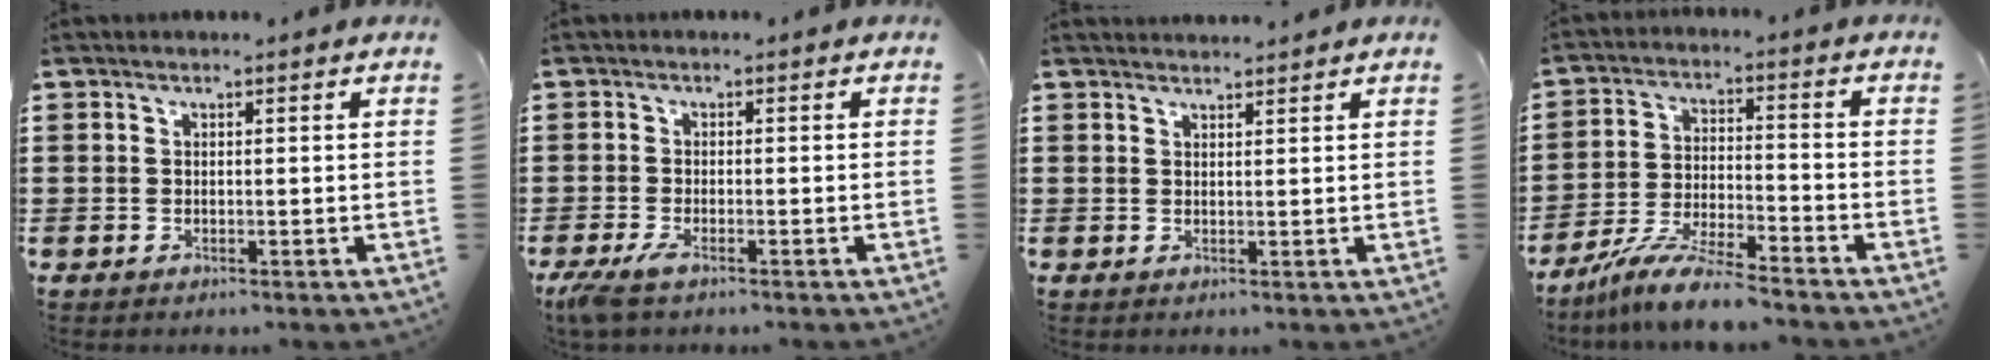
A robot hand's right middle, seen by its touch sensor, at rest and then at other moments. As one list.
[{"total": 2.3, "force": [-1.4, 0.4, 1.7], "torque": [-0.051, -0.009, -0.033]}, {"total": 1.5, "force": [1.5, 0.1, 0.0], "torque": [-0.003, 0.002, 0.028]}, {"total": 8.4, "force": [-7.6, 0.3, 3.7], "torque": [-0.076, 0.001, -0.147]}]